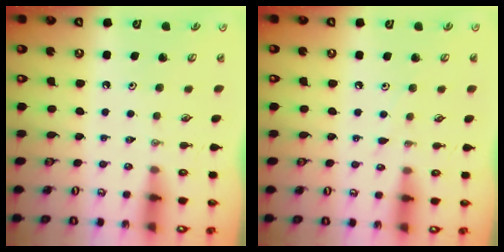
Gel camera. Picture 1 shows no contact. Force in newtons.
{"total": 3.0, "press": 3.0, "slide": 0.4}